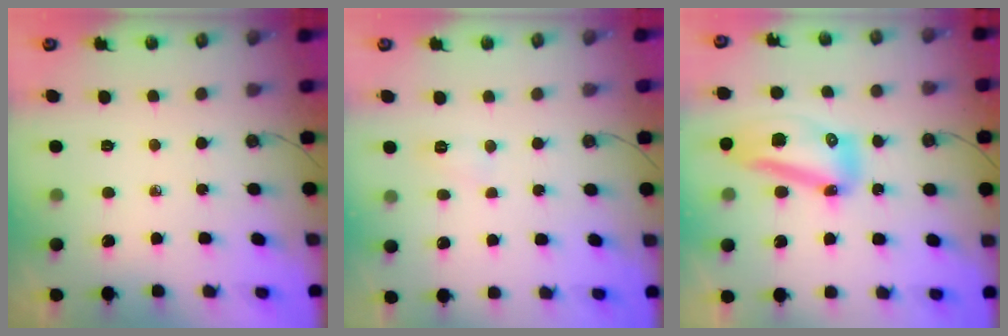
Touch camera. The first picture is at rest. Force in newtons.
{"total": 6.9, "press": 6.9, "slide": 0.6}
{"total": 12.8, "press": 12.7, "slide": 1.3}